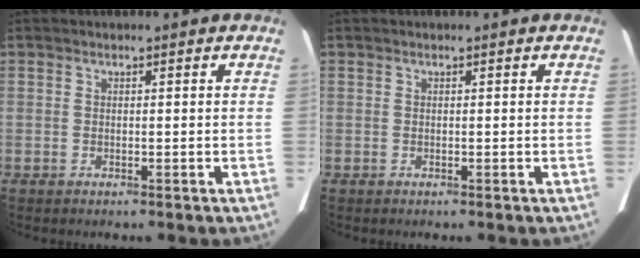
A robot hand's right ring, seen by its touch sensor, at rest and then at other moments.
{"total": 0.0}